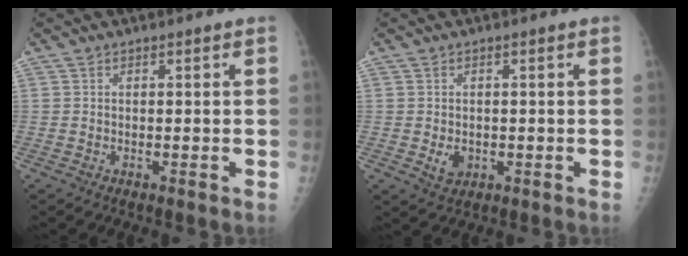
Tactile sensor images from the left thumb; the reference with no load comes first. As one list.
[{"total": 3.0, "force": [-0.4, 2.4, 1.8], "torque": [-0.021, -0.002, 0.001]}]